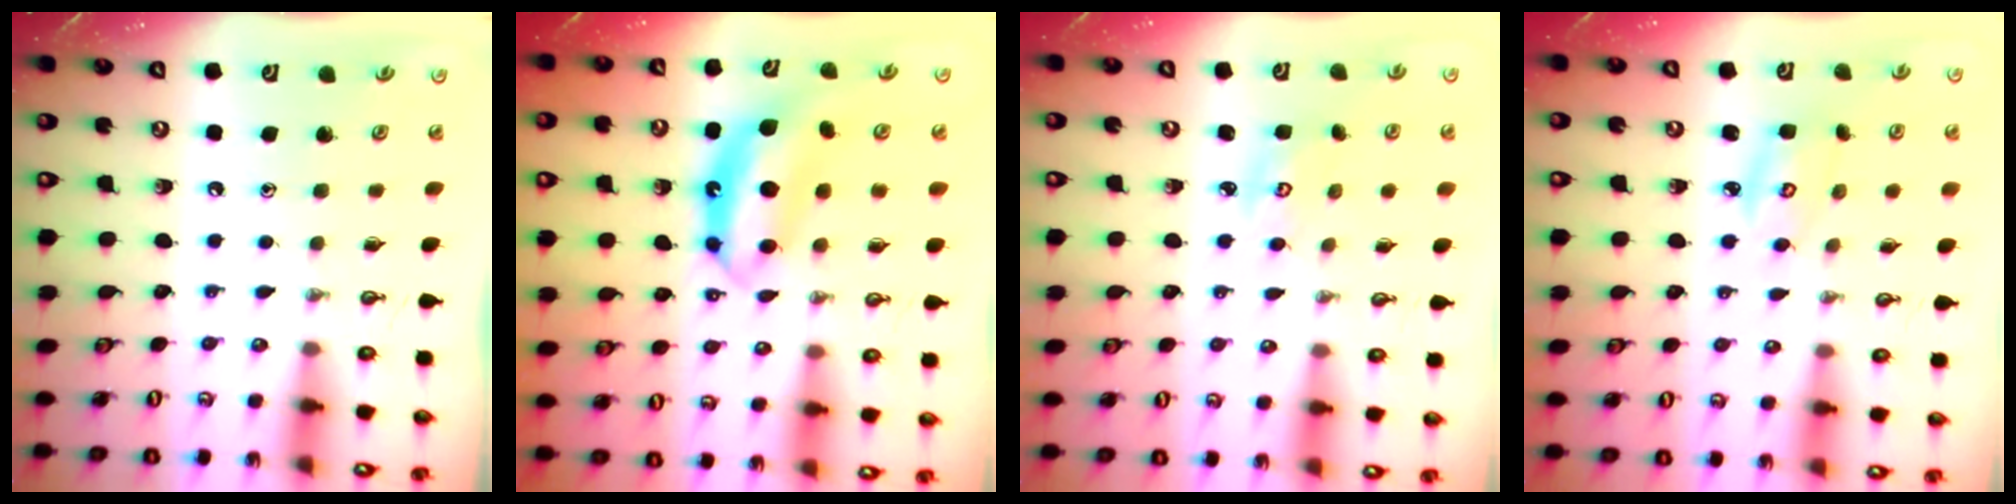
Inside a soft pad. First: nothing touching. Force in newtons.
{"total": 7.1, "press": 7.0, "slide": 0.6}
{"total": 2.9, "press": 2.9, "slide": 0.1}
{"total": 3.8, "press": 3.8, "slide": 0.3}